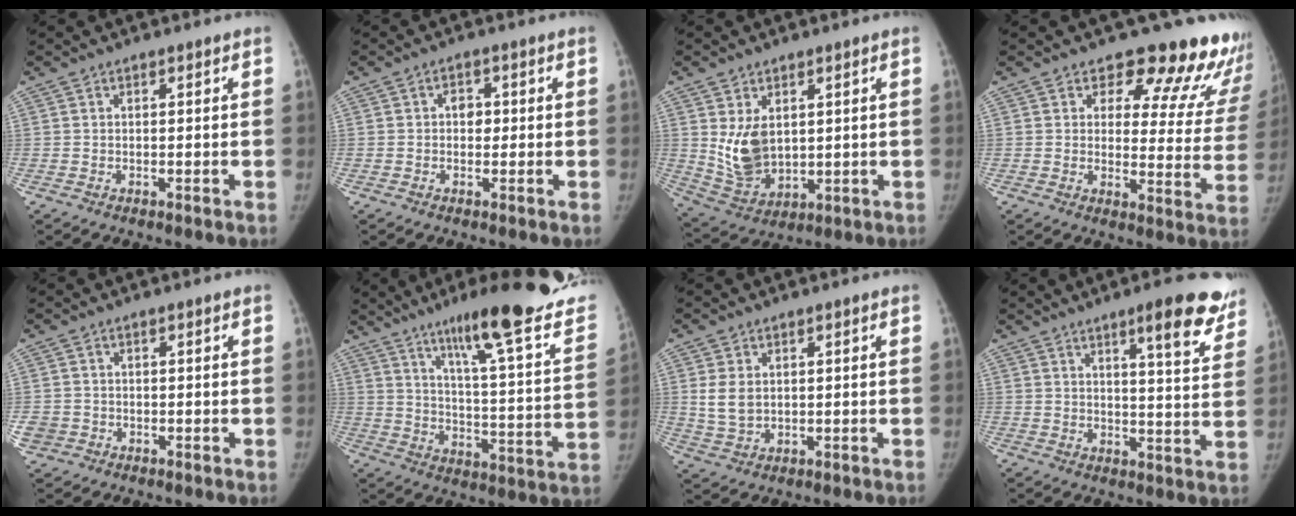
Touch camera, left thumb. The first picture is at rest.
{"total": 2.4, "force": [0.1, 1.9, 1.5], "torque": [-0.005, 0.005, -0.004]}
{"total": 9.7, "force": [2.1, 6.6, 6.8], "torque": [-0.105, -0.024, 0.063]}
{"total": 17.3, "force": [14.7, 6.8, 5.9], "torque": [-0.002, -0.111, 0.157]}
{"total": 3.7, "force": [-0.9, 3.3, 1.2], "torque": [-0.025, 0.006, -0.011]}
{"total": 27.8, "force": [20.8, 3.3, 18.1], "torque": [-0.241, -0.107, 0.289]}
{"total": 5.3, "force": [1.1, 3.9, 3.5], "torque": [-0.062, -0.007, 0.031]}
{"total": 12.6, "force": [8.0, 2.7, 9.3], "torque": [-0.087, -0.044, 0.100]}